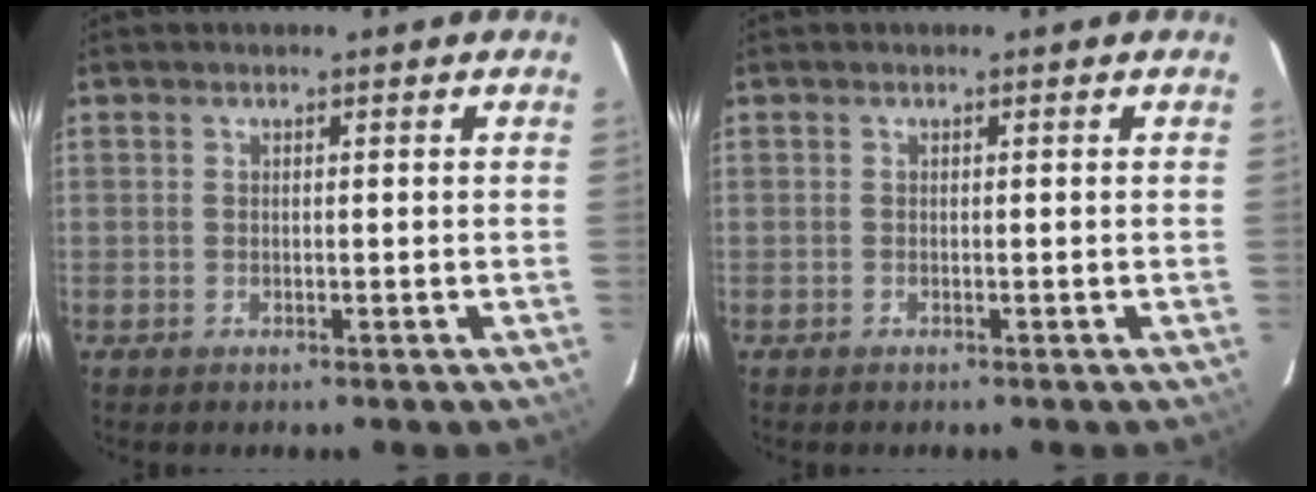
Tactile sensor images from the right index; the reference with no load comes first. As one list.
[{"total": 0.0}]